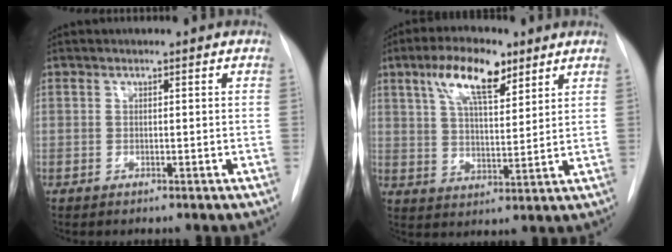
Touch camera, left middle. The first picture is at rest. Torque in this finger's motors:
{"motor_torque": [0.38, -0.33, 0.33, 0.05]}